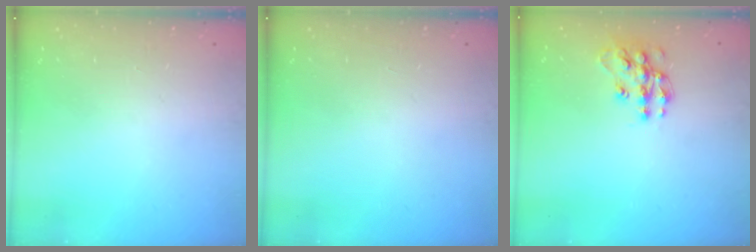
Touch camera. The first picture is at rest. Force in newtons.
{"total": 0.0}
{"total": 12.6, "press": 12.6, "slide": 0.8}